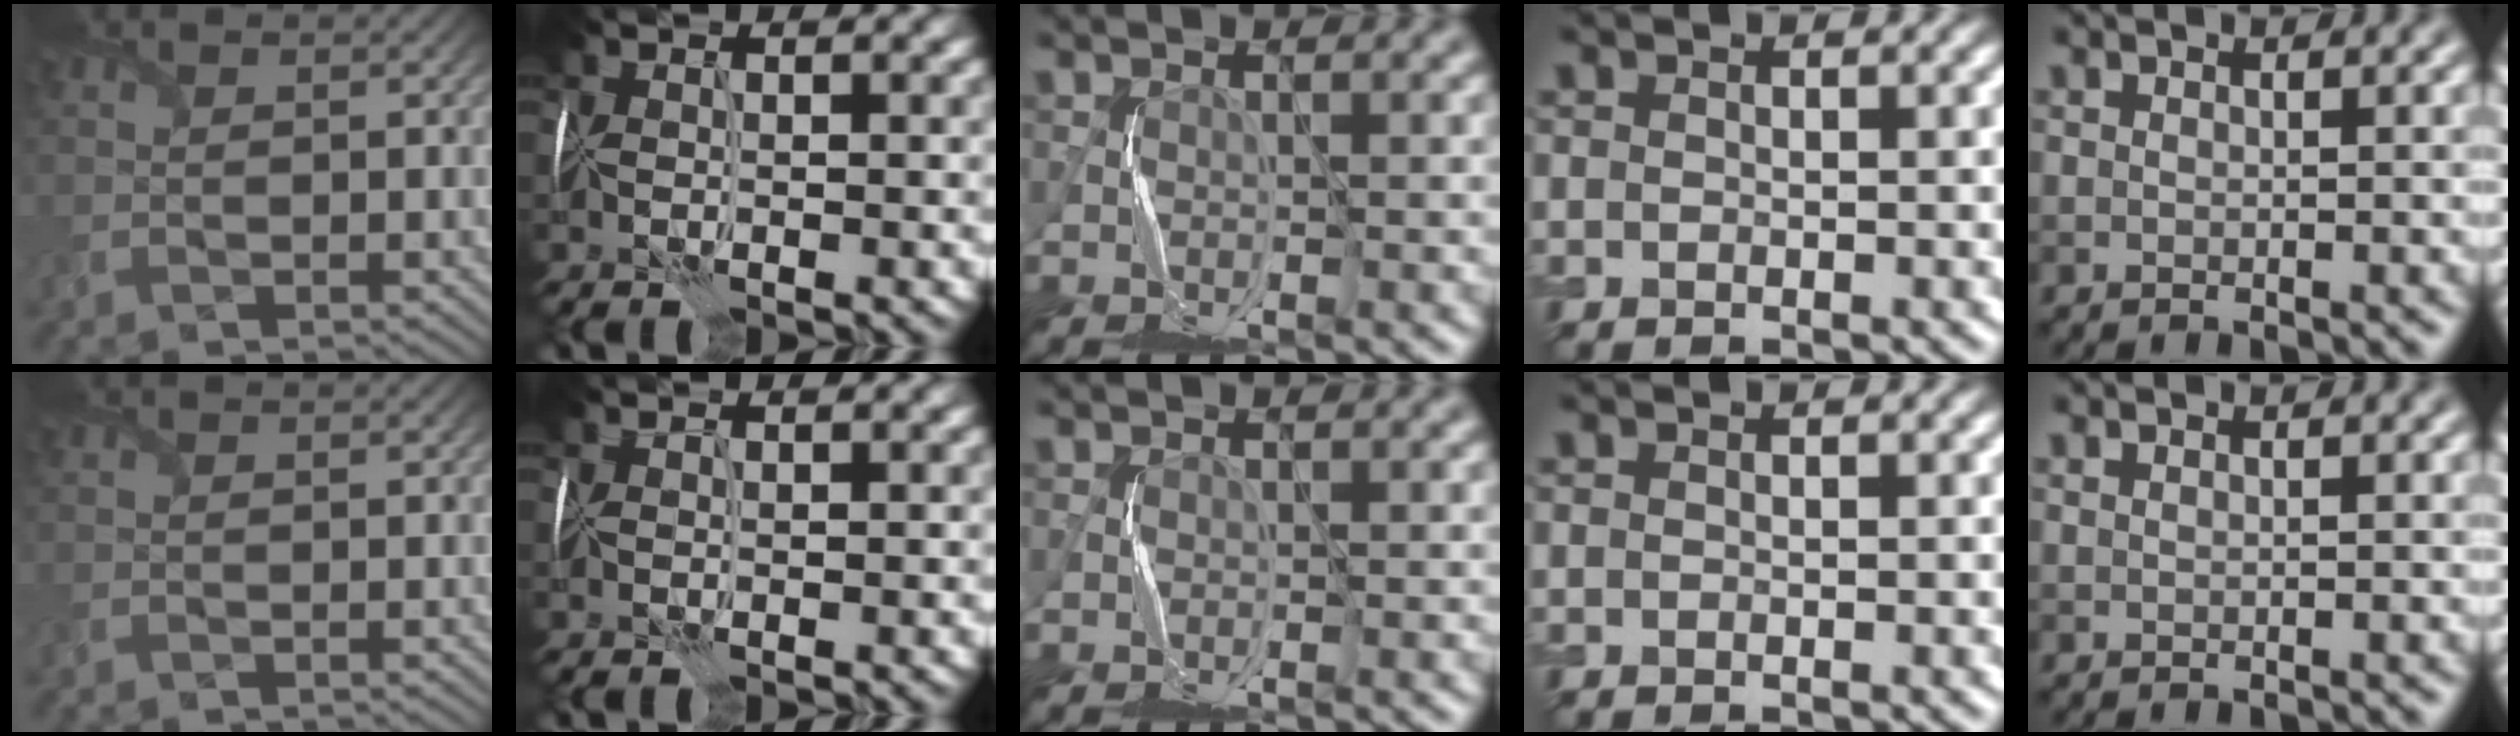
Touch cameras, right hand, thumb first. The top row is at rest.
{"index": {"total": 0.5, "force": [0.5, 0.0, 0.1], "torque": [0.002, 0.004, 0.008]}}